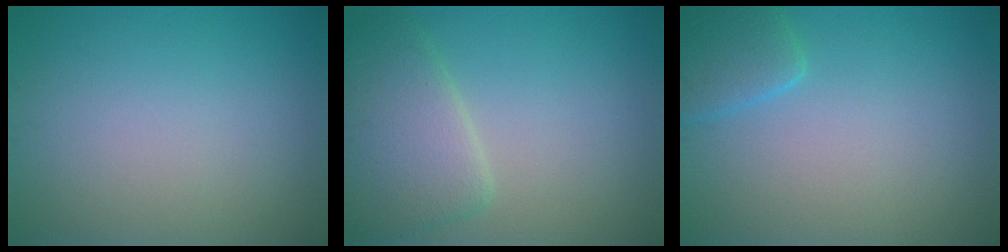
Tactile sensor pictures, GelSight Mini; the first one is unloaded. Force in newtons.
{"total": 4.6, "press": 4.6, "slide": 0.5}
{"total": 2.5, "press": 2.5, "slide": 0.3}